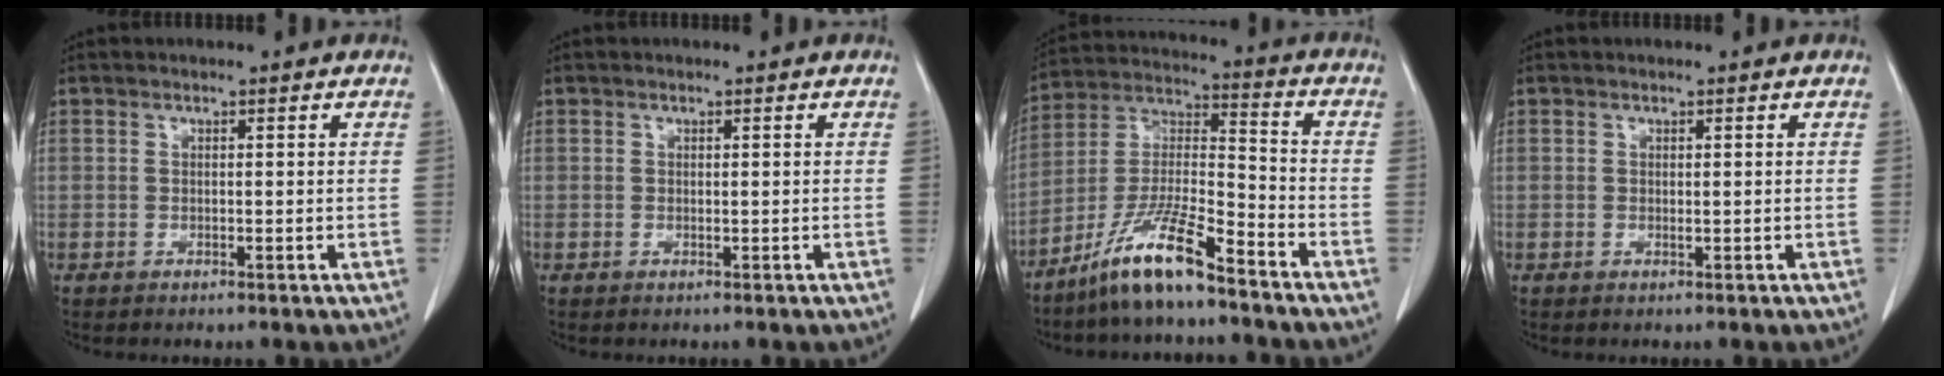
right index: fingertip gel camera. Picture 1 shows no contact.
{"total": 0.0}
{"total": 12.5, "force": [-9.1, 1.0, 8.5], "torque": [-0.176, -0.009, -0.175]}
{"total": 0.0}